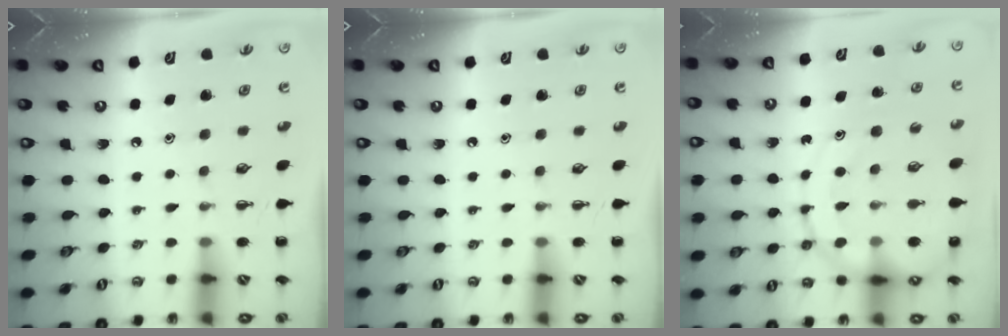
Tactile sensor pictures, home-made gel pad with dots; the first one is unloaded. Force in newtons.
{"total": 0.0}
{"total": 18.9, "press": 18.6, "slide": 3.6}